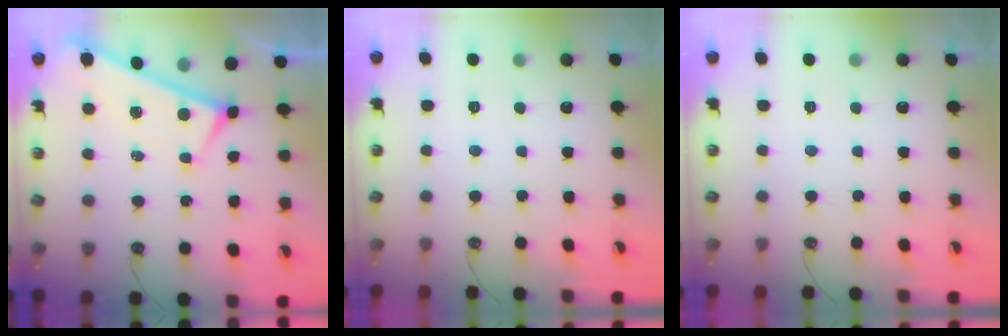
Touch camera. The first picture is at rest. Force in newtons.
{"total": 0.0}
{"total": 0.0}